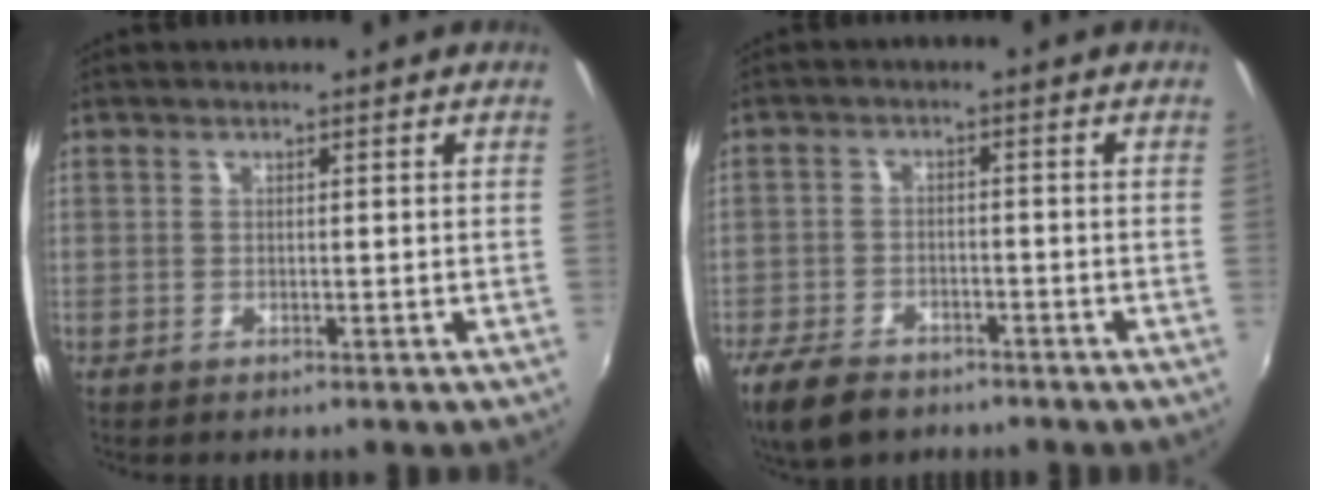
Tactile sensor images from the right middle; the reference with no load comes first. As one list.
[{"total": 9.2, "force": [-6.8, 4.6, 4.3], "torque": [-0.118, -0.013, -0.123]}]